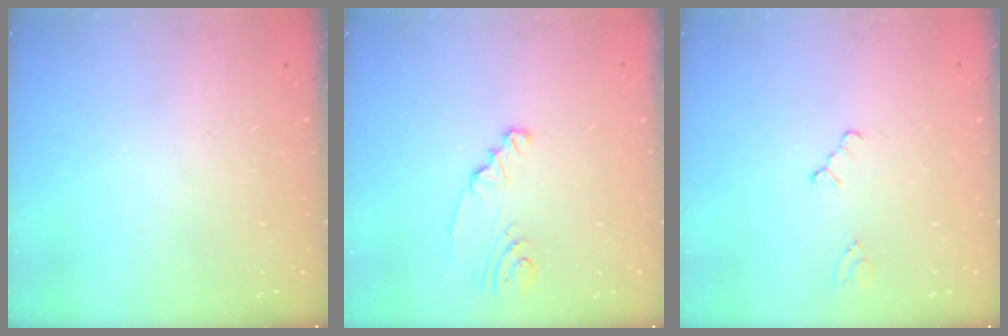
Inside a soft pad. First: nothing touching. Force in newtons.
{"total": 2.5, "press": 2.5, "slide": 0.3}
{"total": 0.5, "press": 0.5, "slide": 0.2}